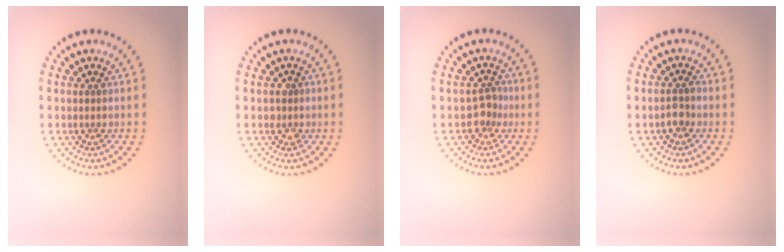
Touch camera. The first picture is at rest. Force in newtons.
{"total": 1.1, "press": 1.0, "slide": 0.4}
{"total": 1.7, "press": 1.3, "slide": 1.1}
{"total": 1.4, "press": 1.3, "slide": 0.6}